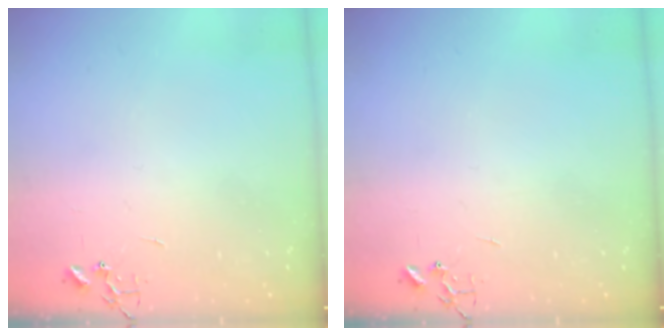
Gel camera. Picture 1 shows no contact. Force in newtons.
{"total": 0.0}